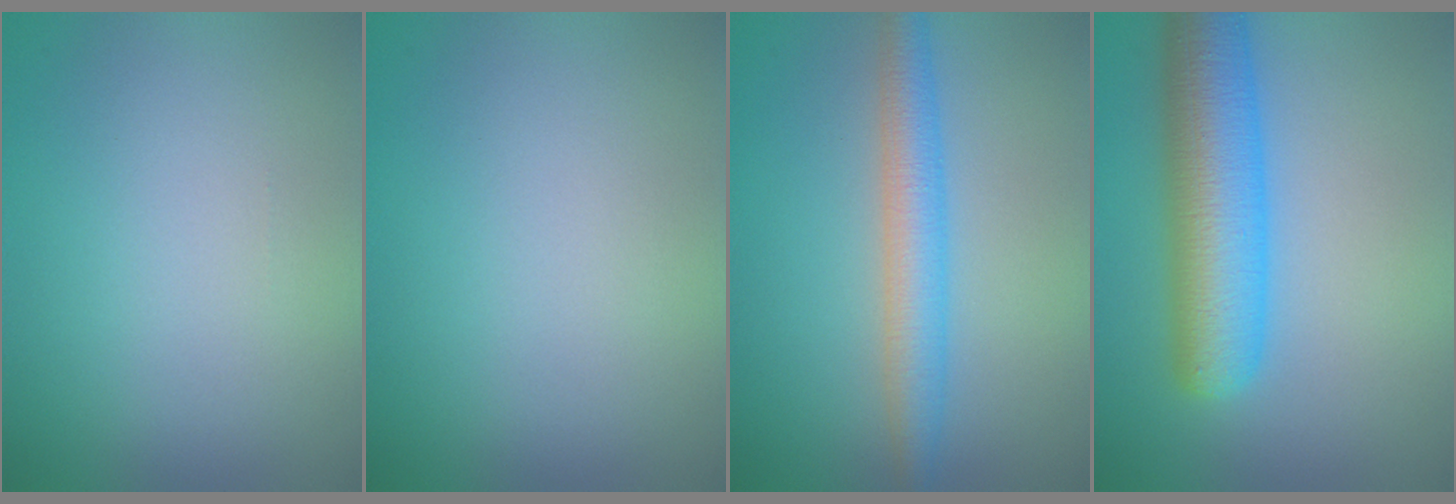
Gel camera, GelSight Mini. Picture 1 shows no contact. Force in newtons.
{"total": 0.0}
{"total": 3.8, "press": 3.8, "slide": 0.1}
{"total": 8.0, "press": 8.0, "slide": 0.1}